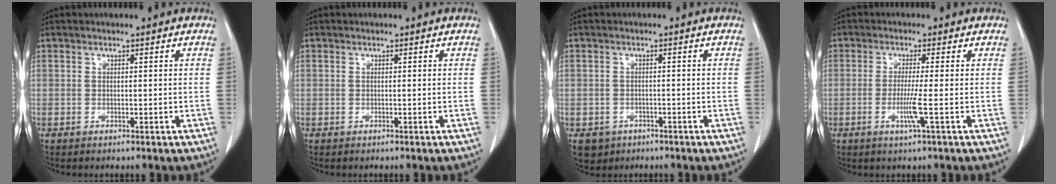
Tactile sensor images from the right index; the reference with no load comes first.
{"total": 0.0}
{"total": 3.5, "force": [-1.9, 2.9, 0.6], "torque": [-0.008, 0.003, -0.023]}
{"total": 3.9, "force": [-1.0, -0.8, 3.6], "torque": [-0.076, -0.010, -0.022]}